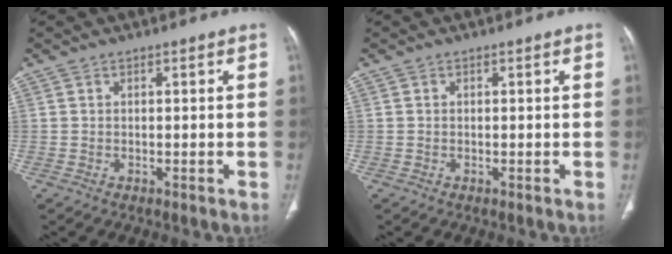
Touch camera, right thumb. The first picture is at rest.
{"total": 0.0}